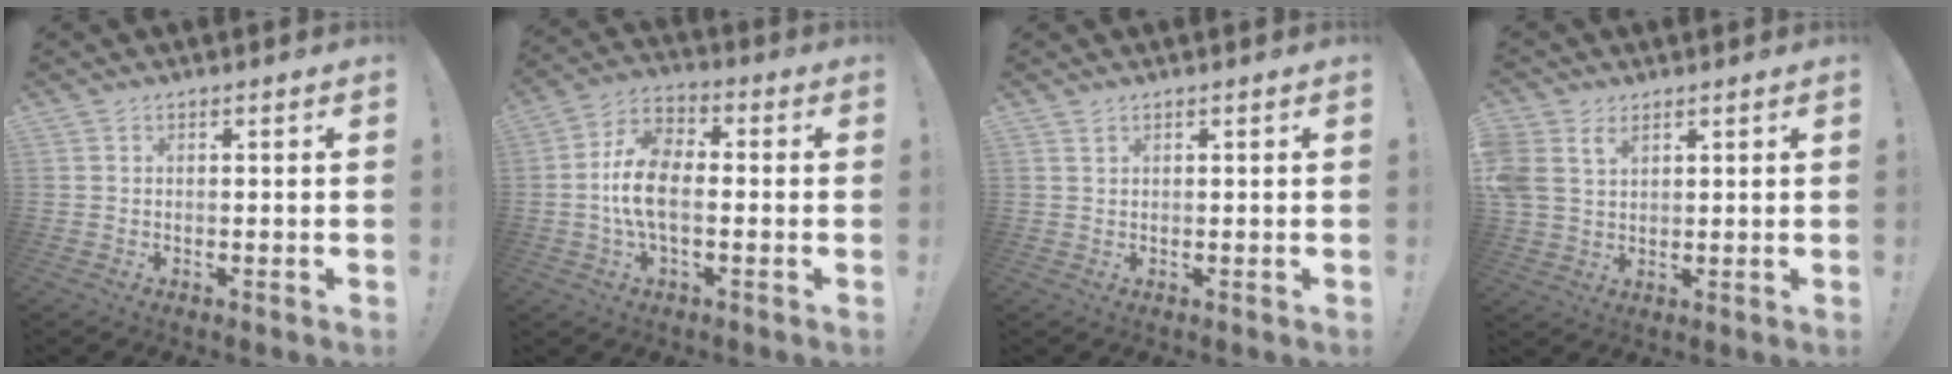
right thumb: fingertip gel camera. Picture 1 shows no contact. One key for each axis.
{"total": 12.0, "fx": -1.6, "fy": 6.8, "fz": 9.8, "tx": -0.178, "ty": 0.010, "tz": -0.029}
{"total": 1.0, "fx": 0.7, "fy": 0.4, "fz": 0.6, "tx": -0.004, "ty": -0.002, "tz": 0.012}
{"total": 6.3, "fx": 2.9, "fy": 4.6, "fz": 3.3, "tx": -0.068, "ty": -0.010, "tz": 0.055}